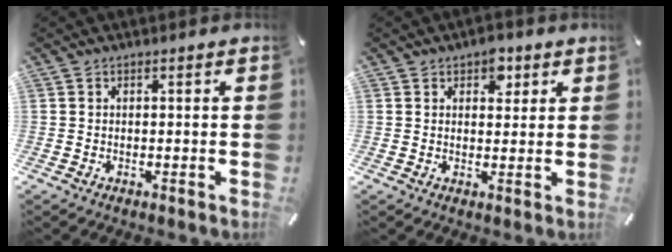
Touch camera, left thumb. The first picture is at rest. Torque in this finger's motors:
{"motor_torque": [0.53, 0.68, 0.19, -0.52, 0.13]}